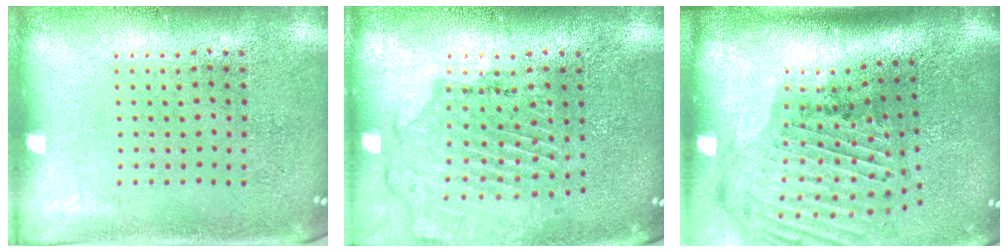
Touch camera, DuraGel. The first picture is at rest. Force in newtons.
{"total": 1.6, "press": 1.5, "slide": 0.3}
{"total": 2.9, "press": 2.1, "slide": 1.9}